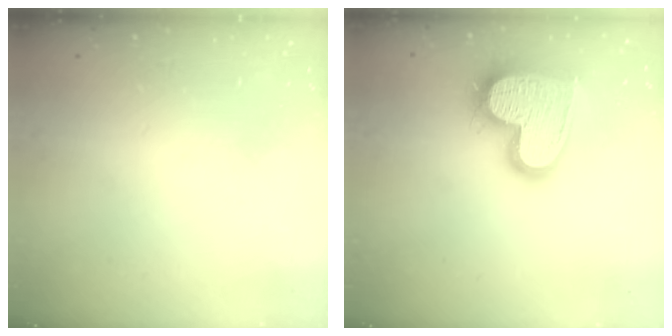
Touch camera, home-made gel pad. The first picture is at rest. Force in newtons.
{"total": 20.6, "press": 20.5, "slide": 1.4}